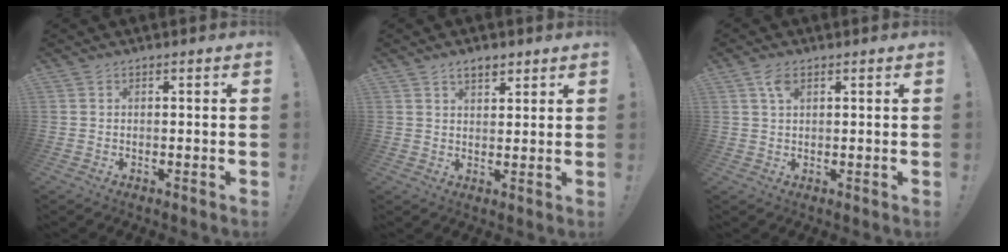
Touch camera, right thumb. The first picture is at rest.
{"total": 4.2, "force": [2.9, 2.2, 2.1], "torque": [-0.030, -0.011, 0.052]}
{"total": 3.7, "force": [1.7, 1.9, 2.7], "torque": [-0.048, -0.001, 0.029]}